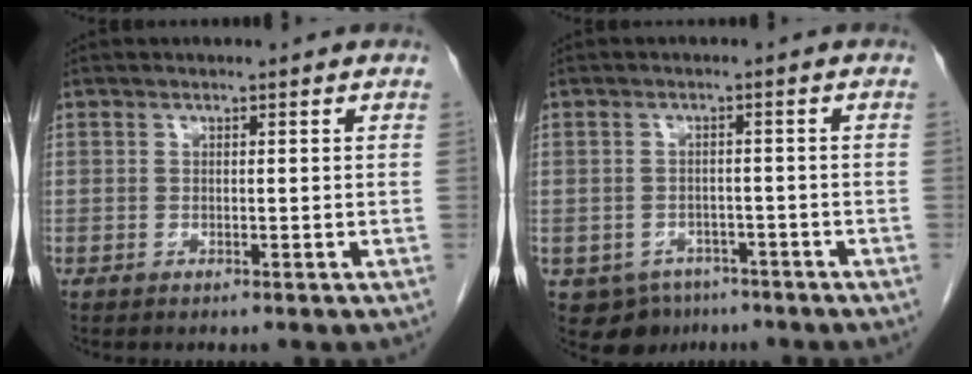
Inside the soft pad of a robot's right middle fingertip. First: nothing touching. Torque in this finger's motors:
{"motor_torque": [0.46, -0.31, -0.03, -0.01]}